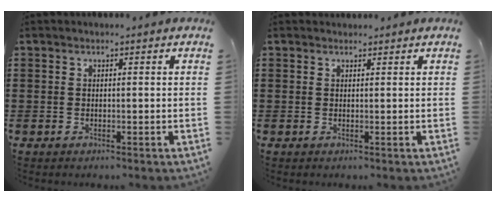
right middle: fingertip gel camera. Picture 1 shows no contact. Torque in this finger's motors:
{"motor_torque": [0.69, -0.62, 0.01, 0.01]}